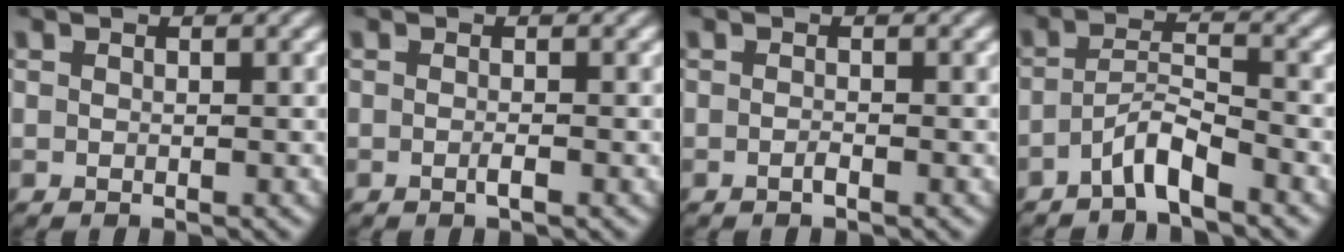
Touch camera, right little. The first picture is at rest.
{"total": 0.9, "force": [-0.8, -0.1, 0.5], "torque": [-0.009, -0.001, -0.015]}
{"total": 0.8, "force": [-0.7, -0.2, 0.2], "torque": [0.000, -0.002, -0.013]}
{"total": 3.6, "force": [-2.6, 1.1, 2.3], "torque": [-0.036, -0.010, -0.043]}